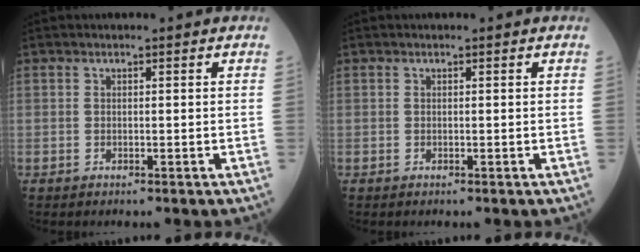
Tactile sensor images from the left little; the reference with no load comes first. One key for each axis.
{"total": 0.0}